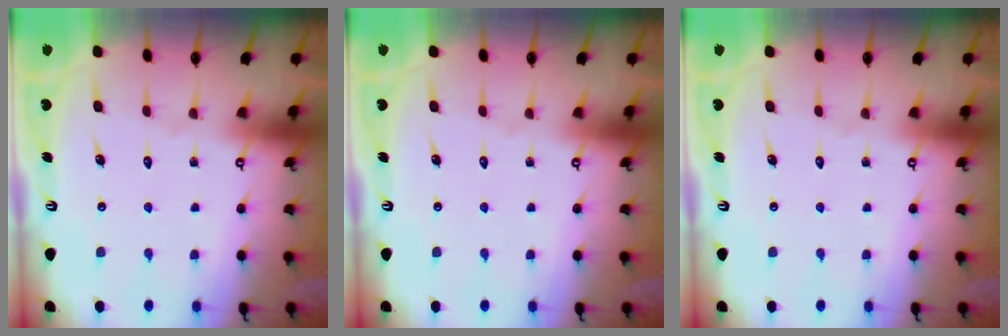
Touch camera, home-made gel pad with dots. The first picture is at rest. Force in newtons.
{"total": 0.0}
{"total": 0.0}